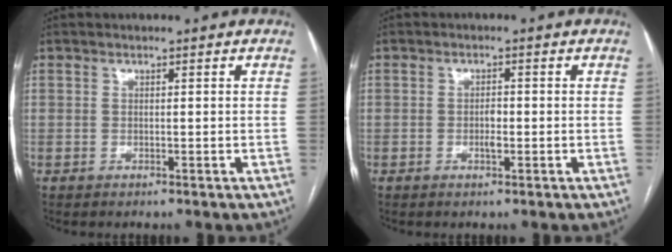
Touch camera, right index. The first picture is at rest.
{"total": 1.8, "force": [-0.5, 0.7, 1.6], "torque": [-0.028, 0.002, -0.007]}